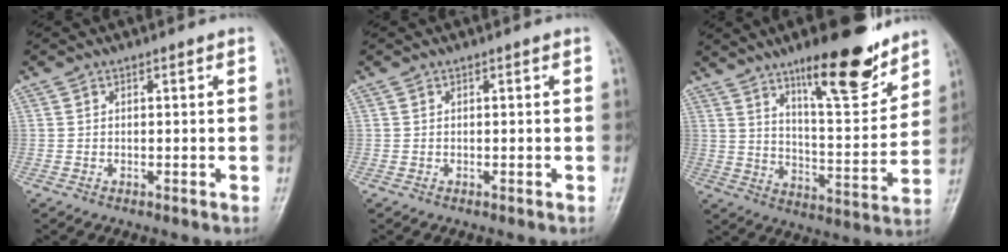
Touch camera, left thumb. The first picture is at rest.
{"total": 0.0}
{"total": 17.3, "force": [11.9, 4.4, 11.7], "torque": [-0.143, -0.080, 0.192]}